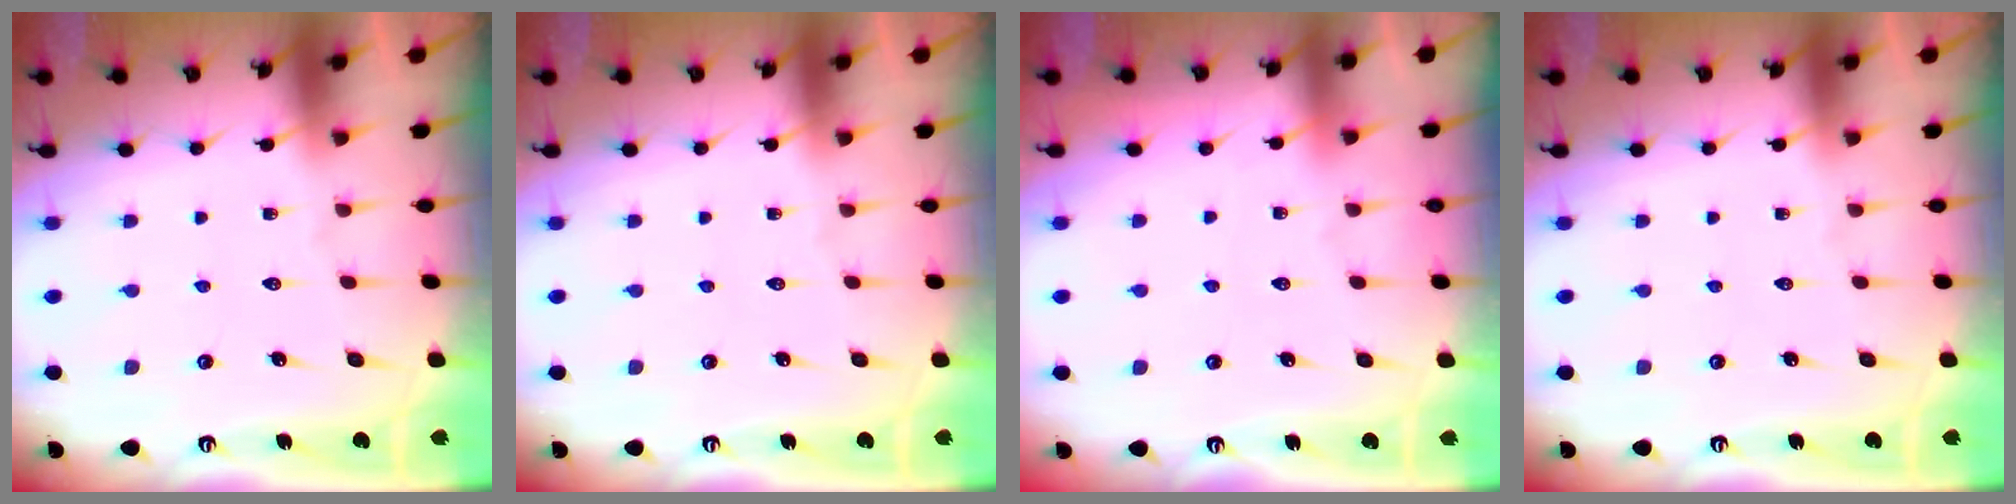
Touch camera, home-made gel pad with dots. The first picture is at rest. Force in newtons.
{"total": 0.0}
{"total": 2.5, "press": 2.5, "slide": 0.4}
{"total": 0.0}